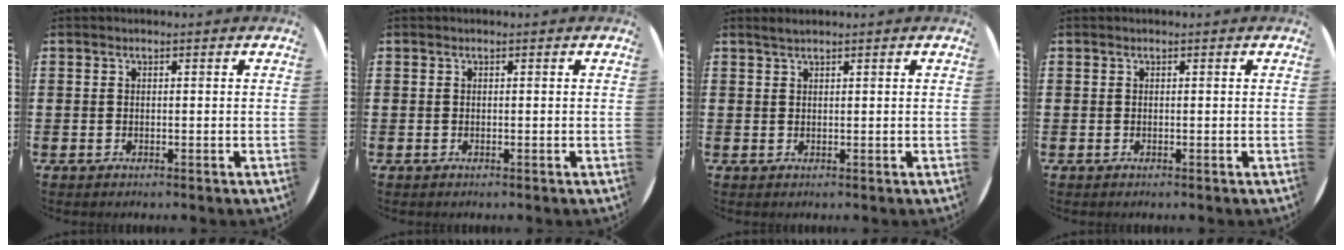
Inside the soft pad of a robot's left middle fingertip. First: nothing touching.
{"total": 0.0}
{"total": 0.9, "force": [0.8, -0.1, 0.4], "torque": [-0.007, 0.000, 0.016]}
{"total": 0.0}